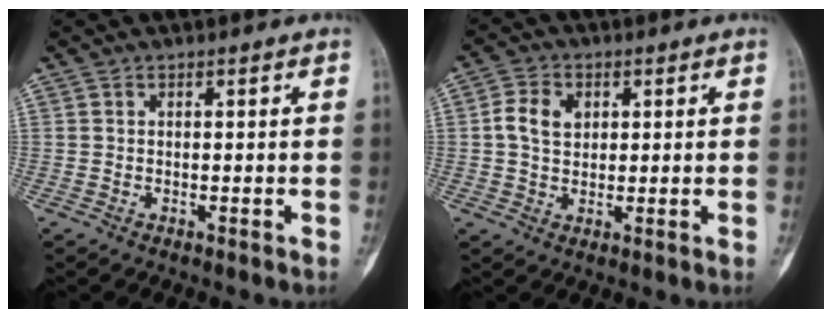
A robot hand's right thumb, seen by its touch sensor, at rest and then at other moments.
{"total": 5.6, "force": [1.1, 4.3, 3.5], "torque": [-0.057, 0.002, 0.018]}